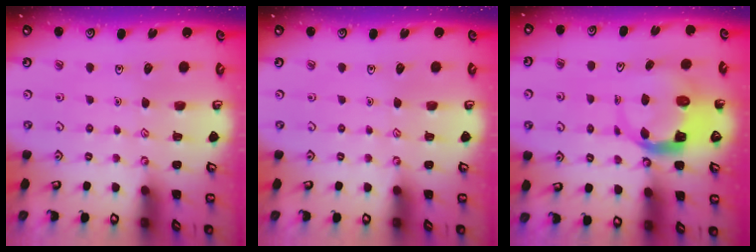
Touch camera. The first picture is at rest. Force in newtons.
{"total": 0.0}
{"total": 5.3, "press": 5.3, "slide": 0.7}